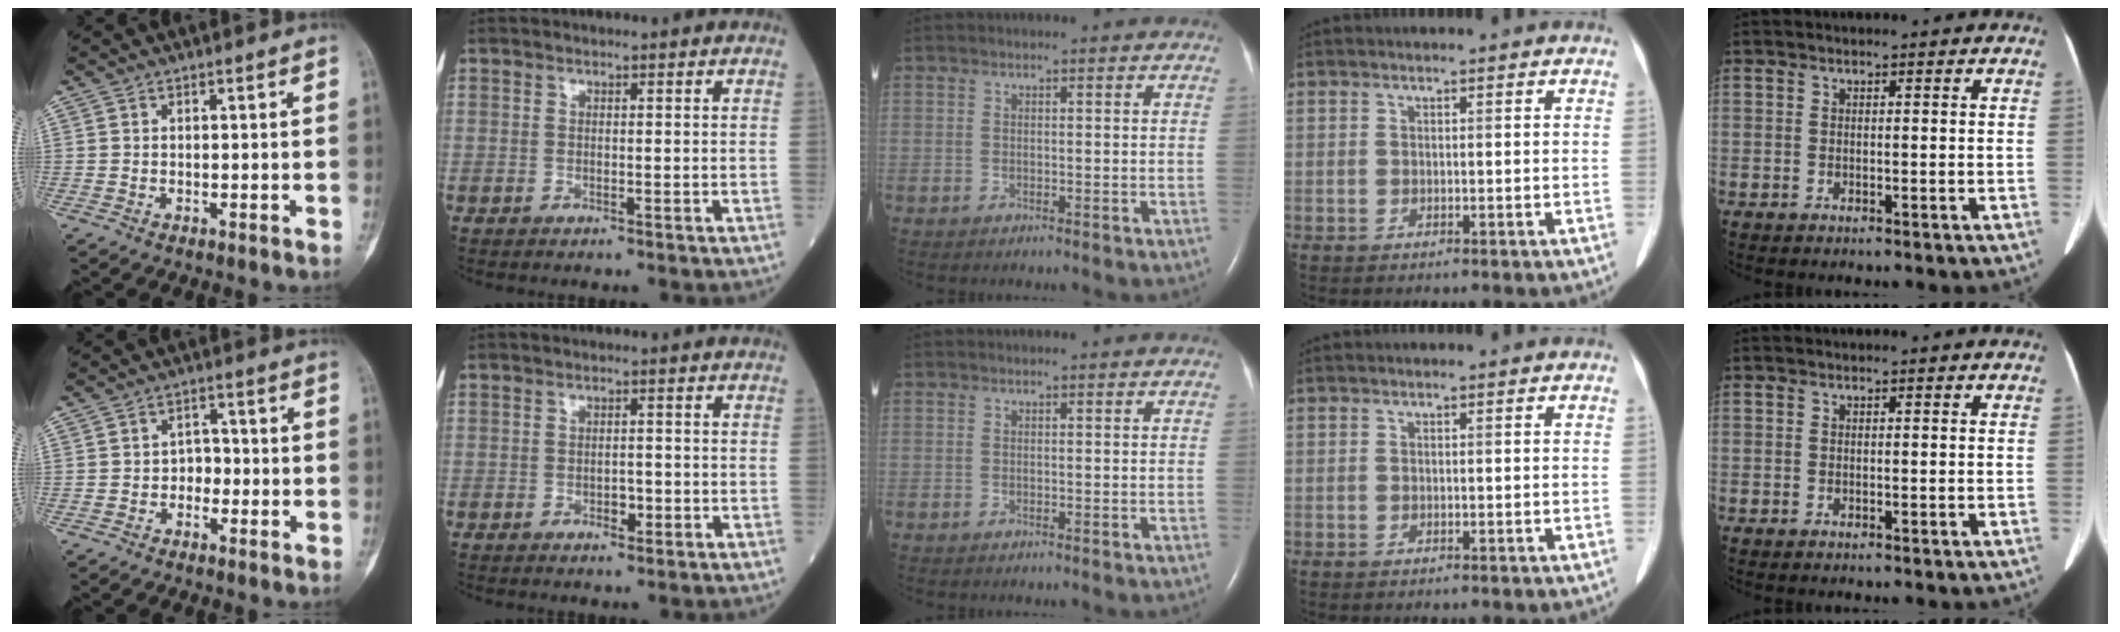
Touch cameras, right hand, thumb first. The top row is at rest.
{"thumb": {"total": 4.0, "force": [-1.5, 3.2, 2.0], "torque": [0.003, 0.022, -0.035]}, "index": {"total": 2.7, "force": [-1.0, 1.3, 2.1], "torque": [-0.030, 0.005, -0.009]}}